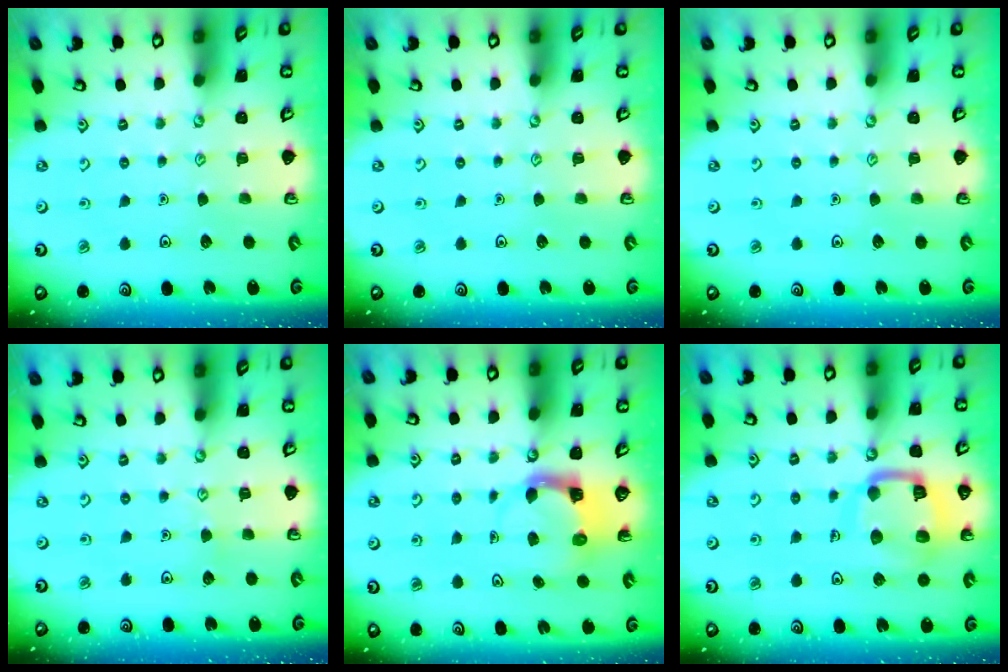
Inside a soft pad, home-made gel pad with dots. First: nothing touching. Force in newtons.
{"total": 0.0}
{"total": 0.0}
{"total": 3.8, "press": 3.7, "slide": 0.3}
{"total": 3.9, "press": 3.9, "slide": 0.4}
{"total": 14.7, "press": 14.6, "slide": 1.6}